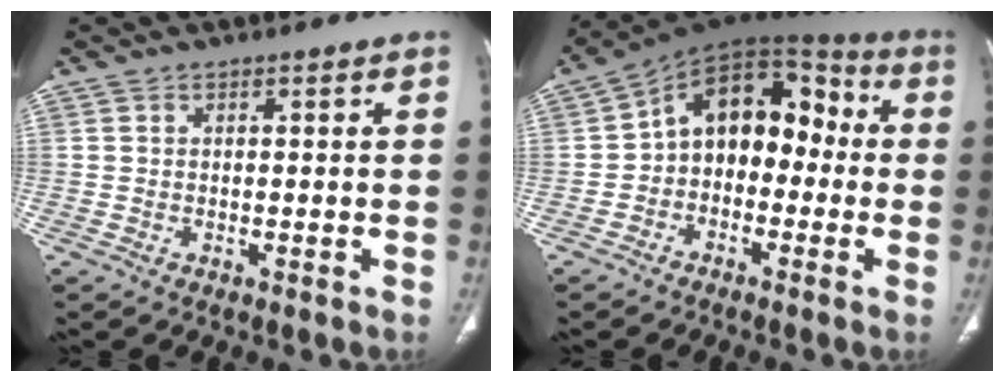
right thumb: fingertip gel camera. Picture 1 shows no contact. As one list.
[{"total": 14.1, "force": [-0.8, 9.7, 10.1], "torque": [-0.107, 0.055, -0.031]}]